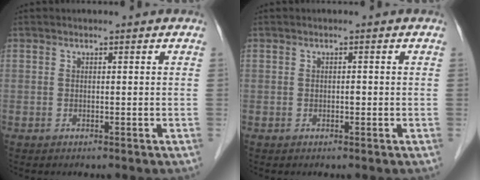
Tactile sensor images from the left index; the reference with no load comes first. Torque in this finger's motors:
{"motor_torque": [0.02, 0.09, -0.02, -0.01]}